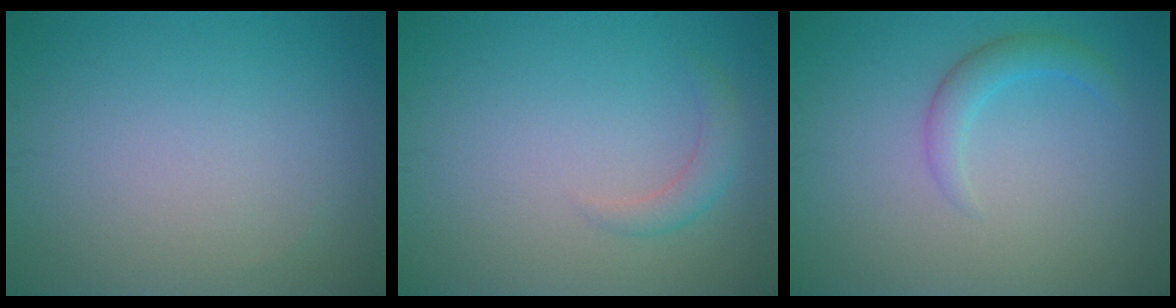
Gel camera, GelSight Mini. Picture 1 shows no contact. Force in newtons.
{"total": 1.6, "press": 1.6, "slide": 0.1}
{"total": 2.0, "press": 2.0, "slide": 0.2}